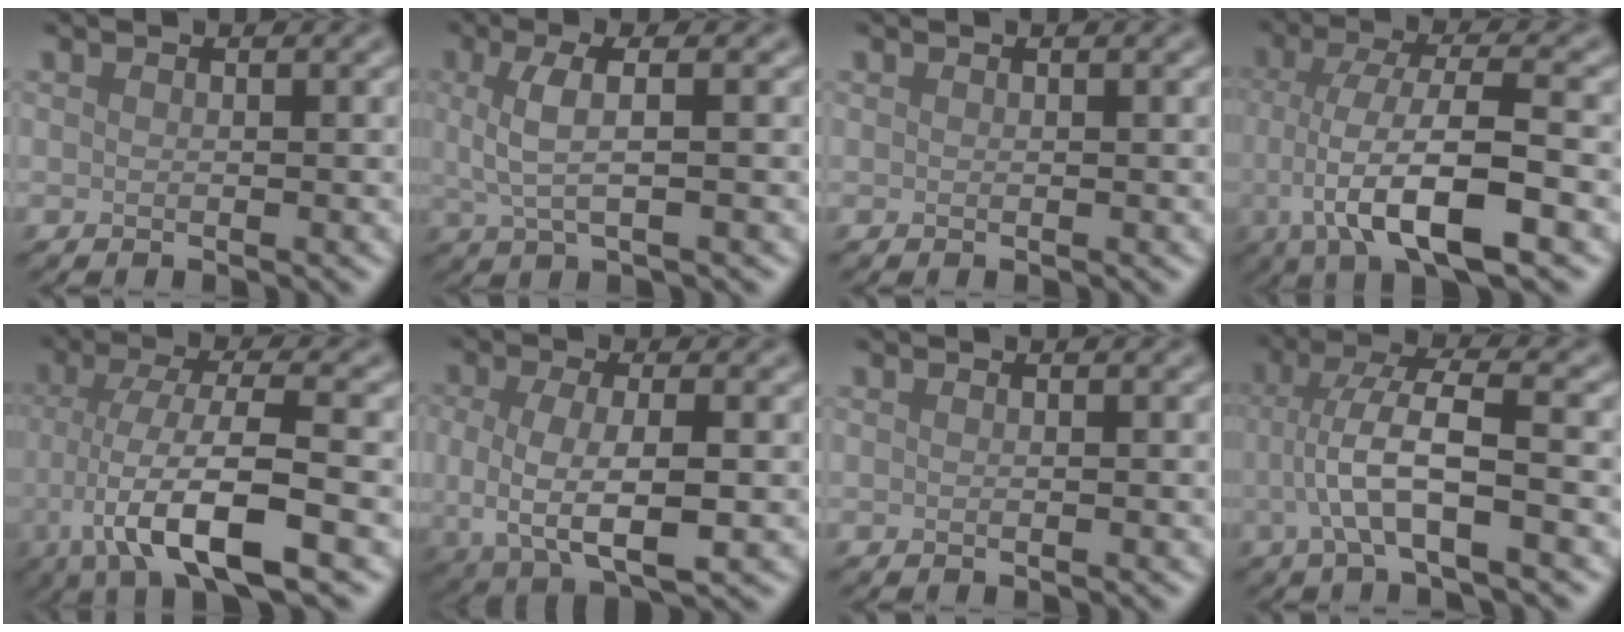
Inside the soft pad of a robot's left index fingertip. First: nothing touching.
{"total": 3.7, "force": [0.6, 1.0, 3.5], "torque": [-0.072, 0.004, 0.014]}
{"total": 0.0}
{"total": 9.0, "force": [-2.1, 2.4, 8.4], "torque": [-0.135, 0.006, -0.039]}
{"total": 8.8, "force": [-2.8, 2.1, 8.1], "torque": [-0.135, 0.006, -0.055]}
{"total": 5.7, "force": [-0.5, 2.5, 5.1], "torque": [-0.111, -0.013, -0.008]}
{"total": 0.0}
{"total": 6.3, "force": [-1.3, 1.3, 6.0], "torque": [-0.115, 0.016, -0.029]}